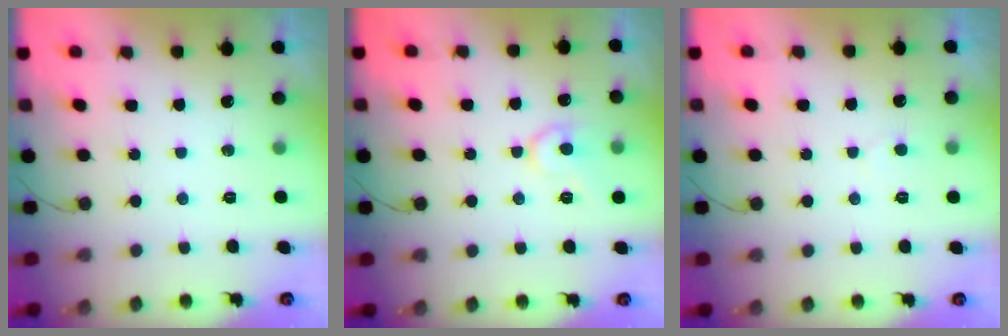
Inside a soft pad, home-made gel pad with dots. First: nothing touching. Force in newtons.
{"total": 9.5, "press": 9.5, "slide": 0.9}
{"total": 2.8, "press": 2.8, "slide": 0.3}